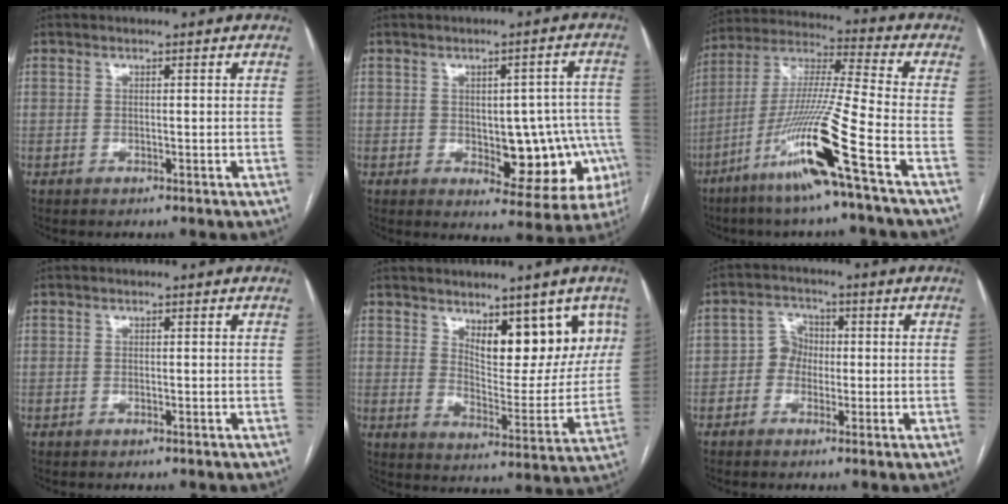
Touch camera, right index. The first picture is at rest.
{"total": 12.6, "force": [-2.3, 5.9, 10.9], "torque": [-0.105, 0.023, -0.014]}
{"total": 16.3, "force": [-8.0, -1.9, 14.0], "torque": [-0.284, -0.027, -0.157]}
{"total": 0.0}
{"total": 11.8, "force": [6.4, 4.8, 8.6], "torque": [-0.101, -0.011, 0.104]}
{"total": 3.5, "force": [-0.6, 3.2, 1.4], "torque": [-0.017, 0.015, -0.016]}